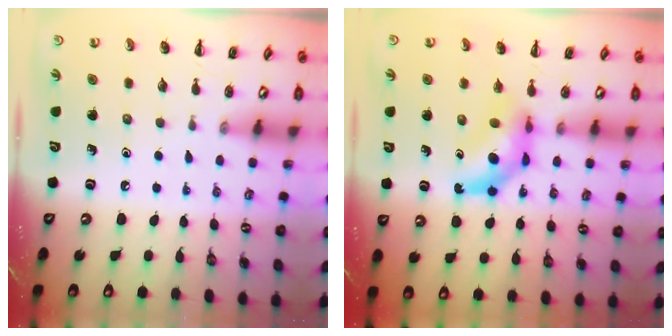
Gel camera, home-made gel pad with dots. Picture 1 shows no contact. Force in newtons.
{"total": 7.2, "press": 7.0, "slide": 1.7}